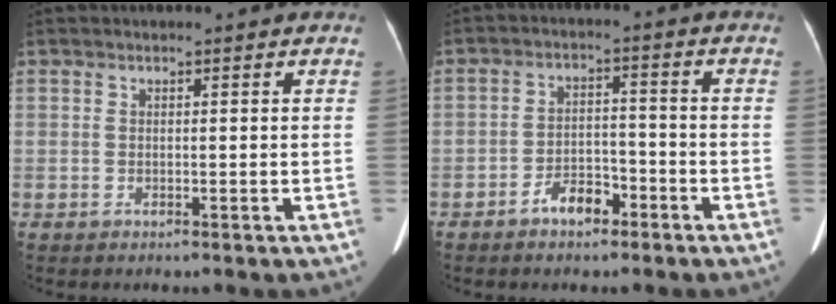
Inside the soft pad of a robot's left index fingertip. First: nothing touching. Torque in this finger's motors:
{"motor_torque": [0.74, 0.65, 0.34, 0.08]}